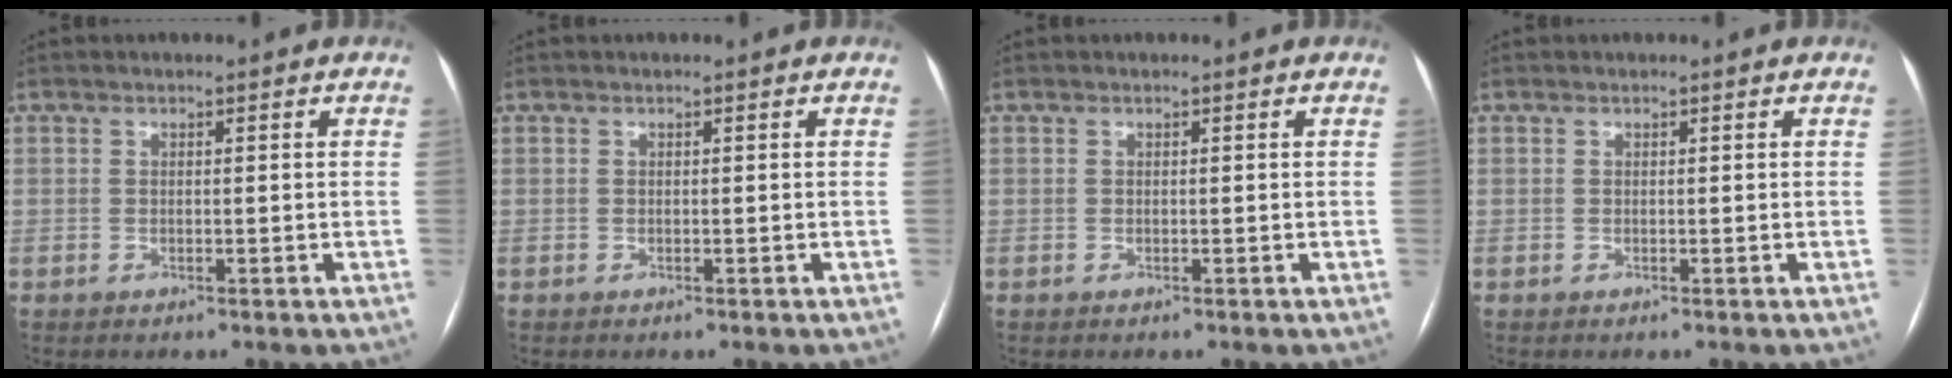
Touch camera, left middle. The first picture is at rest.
{"total": 0.0}
{"total": 0.0}
{"total": 0.0}